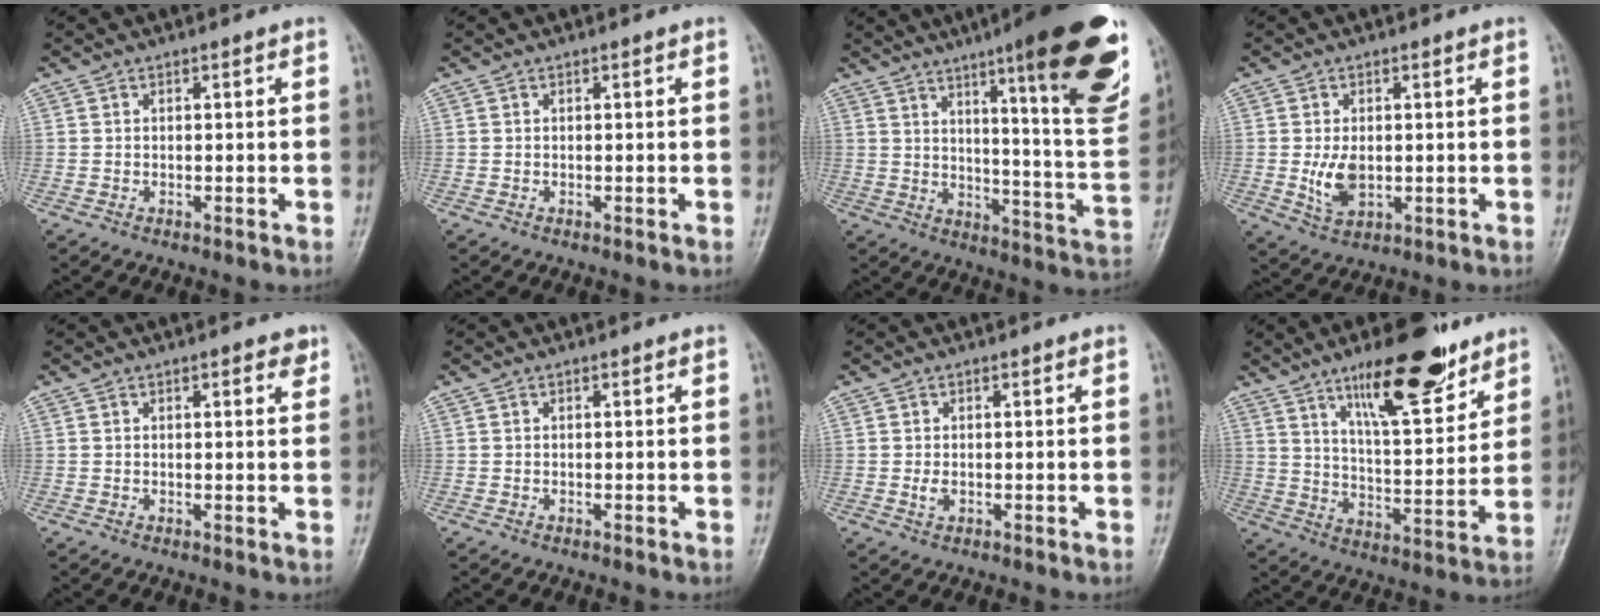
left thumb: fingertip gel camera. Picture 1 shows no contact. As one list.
[{"total": 0.0}, {"total": 25.3, "force": [13.8, 3.9, 20.9], "torque": [-0.265, -0.061, 0.194]}, {"total": 5.5, "force": [-0.2, 3.4, 4.2], "torque": [-0.073, -0.010, 0.005]}, {"total": 2.4, "force": [1.4, 0.9, 1.7], "torque": [-0.013, -0.005, 0.015]}, {"total": 0.0}, {"total": 1.6, "force": [-0.1, 1.0, 1.2], "torque": [-0.023, -0.003, -0.002]}, {"total": 16.9, "force": [11.0, 5.1, 11.7], "torque": [-0.152, -0.063, 0.182]}]